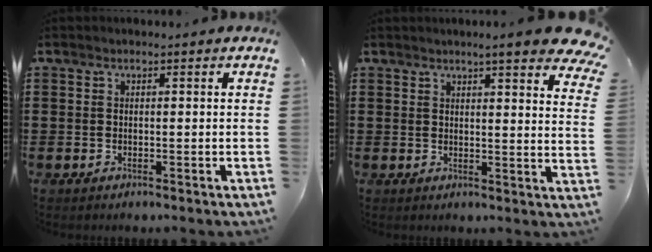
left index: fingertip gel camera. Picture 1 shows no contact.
{"total": 5.8, "force": [4.8, -0.3, 3.3], "torque": [-0.055, -0.021, 0.080]}